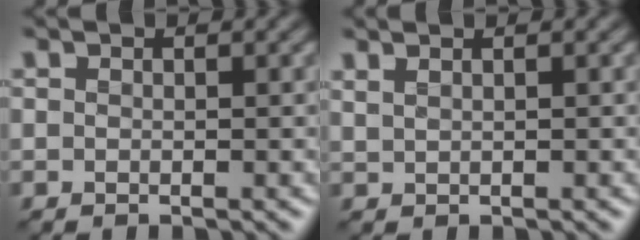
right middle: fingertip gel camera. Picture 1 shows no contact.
{"total": 0.9, "force": [0.7, 0.1, 0.6], "torque": [-0.013, 0.004, 0.017]}